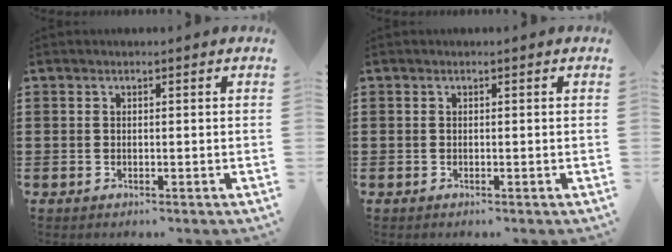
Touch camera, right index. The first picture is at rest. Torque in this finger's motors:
{"motor_torque": [1.06, 0.15, 0.03, 0.01]}